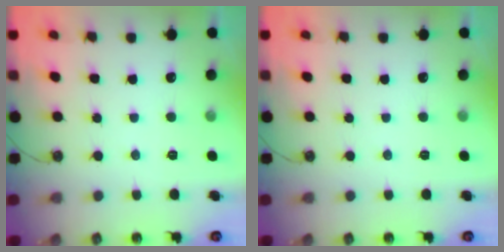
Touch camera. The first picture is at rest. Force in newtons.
{"total": 0.0}